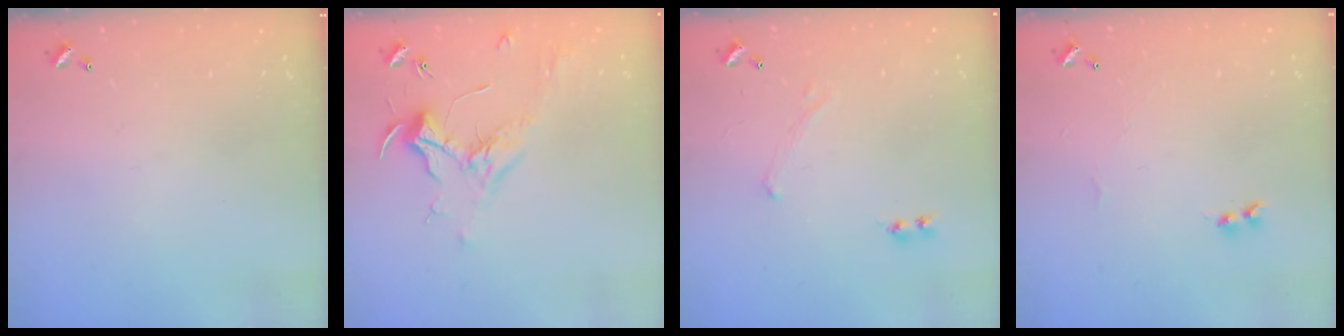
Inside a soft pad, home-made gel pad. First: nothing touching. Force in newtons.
{"total": 1.8, "press": 1.6, "slide": 0.8}
{"total": 0.7, "press": 0.6, "slide": 0.2}
{"total": 2.0, "press": 1.9, "slide": 0.6}